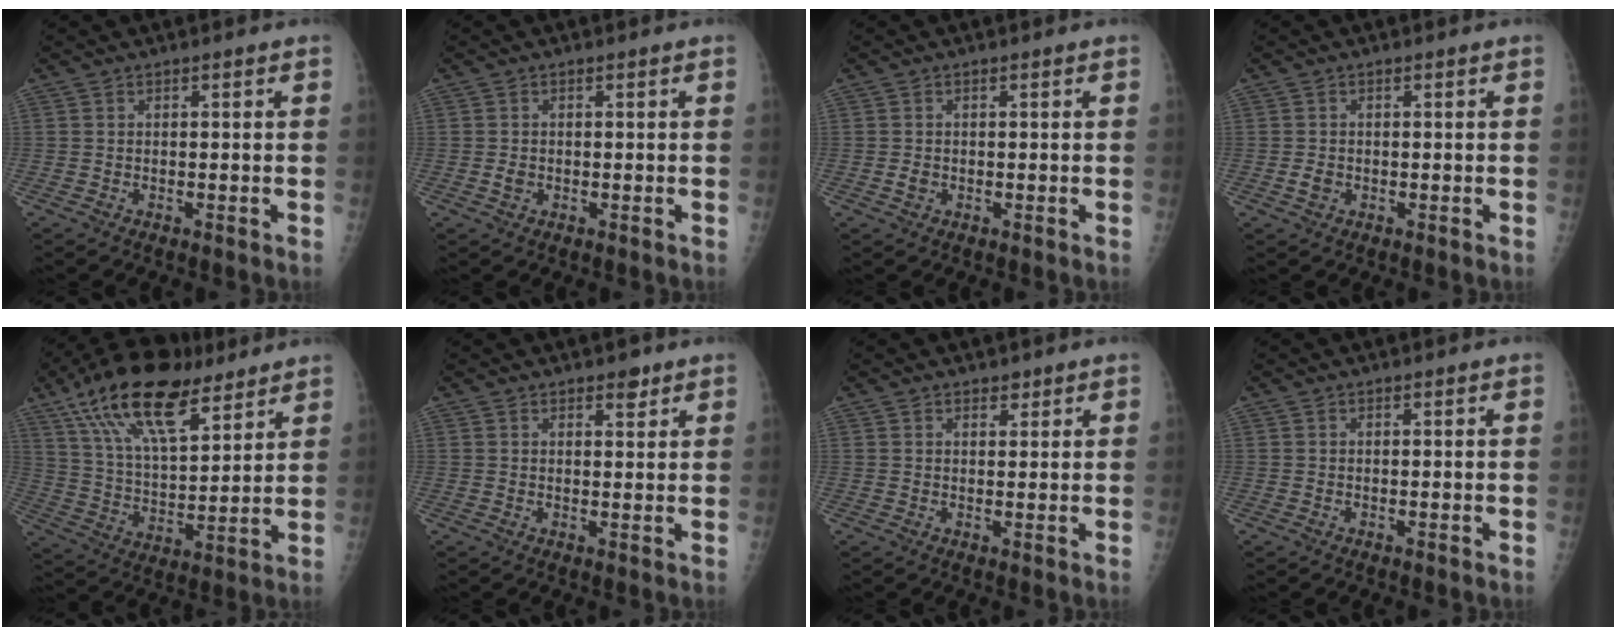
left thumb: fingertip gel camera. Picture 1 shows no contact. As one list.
[{"total": 1.3, "force": [-0.2, 1.1, 0.7], "torque": [-0.010, 0.001, -0.002]}, {"total": 1.3, "force": [-0.2, 1.0, 0.7], "torque": [-0.009, 0.001, -0.002]}, {"total": 1.8, "force": [-0.4, 1.4, 0.9], "torque": [-0.012, 0.002, -0.004]}, {"total": 20.7, "force": [13.2, 8.3, 13.7], "torque": [-0.222, -0.035, 0.238]}, {"total": 2.5, "force": [1.8, 1.2, 1.2], "torque": [-0.005, -0.010, 0.024]}, {"total": 1.8, "force": [1.3, 1.0, 0.5], "torque": [0.006, -0.009, 0.017]}, {"total": 0.0}]